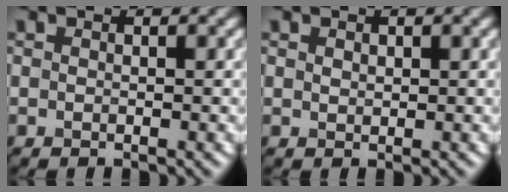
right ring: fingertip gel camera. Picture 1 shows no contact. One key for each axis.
{"total": 0.6, "fx": 0.4, "fy": 0.4, "fz": 0.3, "tx": -0.006, "ty": -0.001, "tz": 0.009}